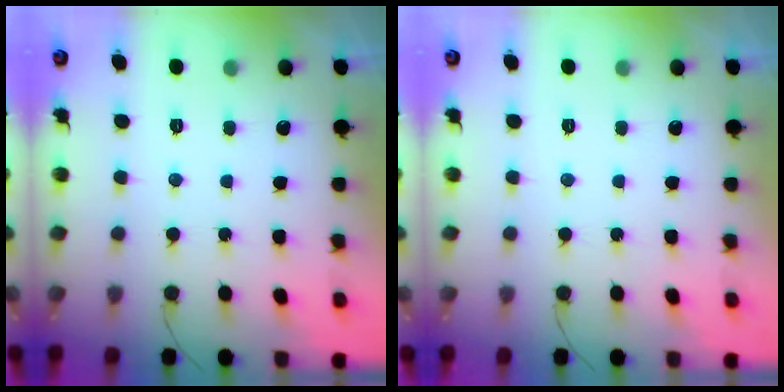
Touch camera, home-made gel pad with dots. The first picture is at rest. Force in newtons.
{"total": 0.0}